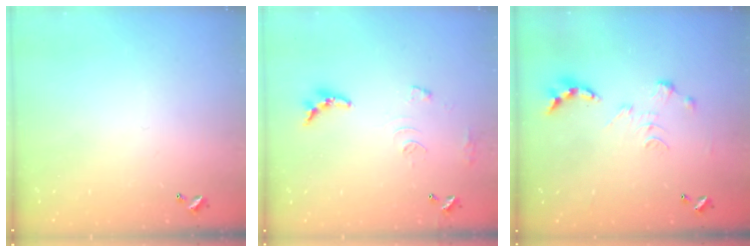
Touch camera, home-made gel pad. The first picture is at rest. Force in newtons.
{"total": 10.1, "press": 10.0, "slide": 0.8}
{"total": 0.0}